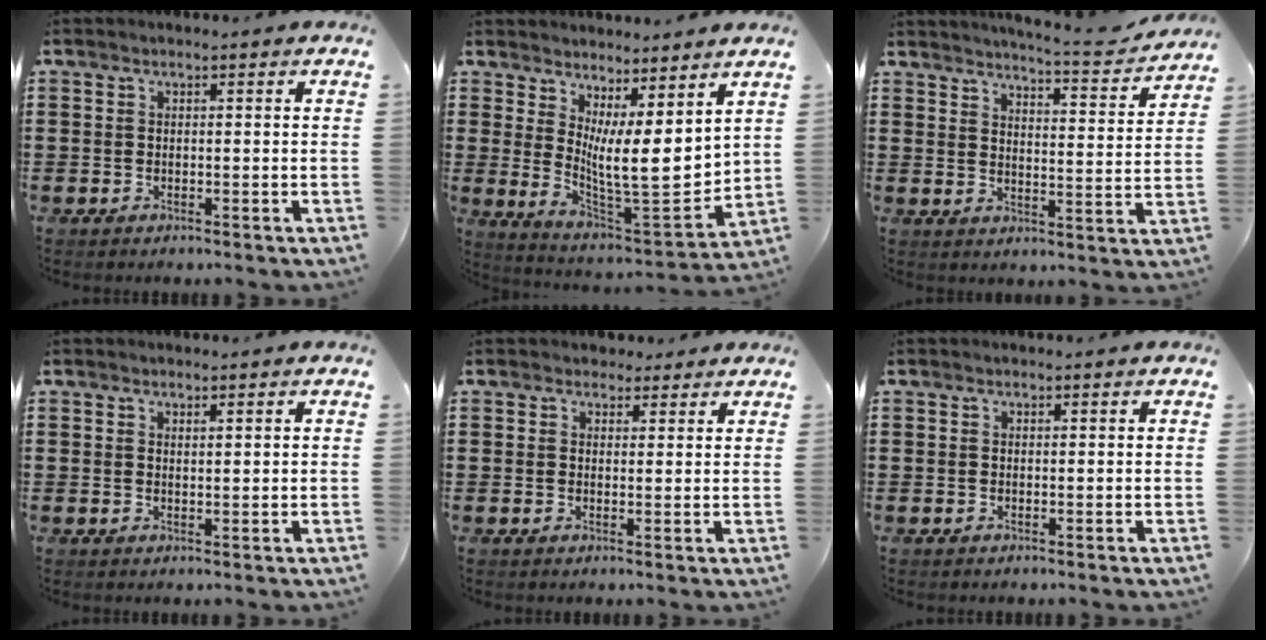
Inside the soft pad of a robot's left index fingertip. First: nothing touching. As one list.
[{"total": 8.5, "force": [3.5, 2.0, 7.4], "torque": [-0.126, -0.050, 0.062]}, {"total": 5.1, "force": [4.8, -0.4, 1.7], "torque": [-0.039, -0.040, 0.076]}, {"total": 1.0, "force": [0.8, 0.0, 0.4], "torque": [-0.010, -0.001, 0.017]}, {"total": 2.0, "force": [1.7, 1.1, 0.2], "torque": [-0.001, 0.006, 0.031]}, {"total": 0.0}]